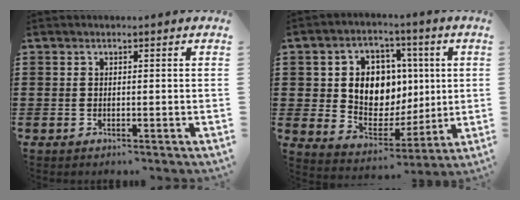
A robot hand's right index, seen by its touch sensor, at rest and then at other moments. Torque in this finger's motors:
{"motor_torque": [2.14, 0.00, 1.05, 0.21]}